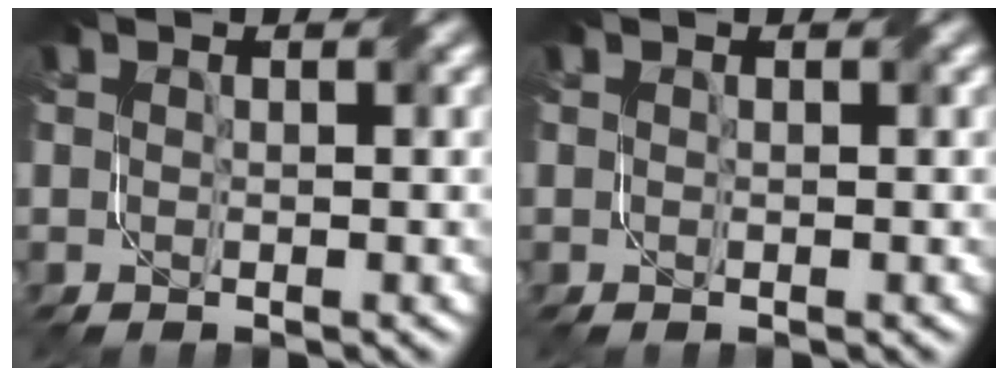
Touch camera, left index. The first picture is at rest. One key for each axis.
{"total": 0.0}